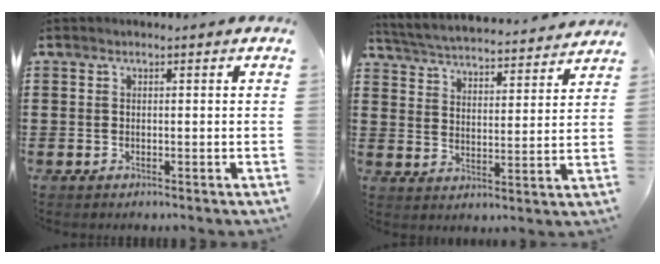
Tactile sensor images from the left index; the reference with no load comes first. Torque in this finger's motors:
{"motor_torque": [1.23, -0.91, 0.44, 0.12]}